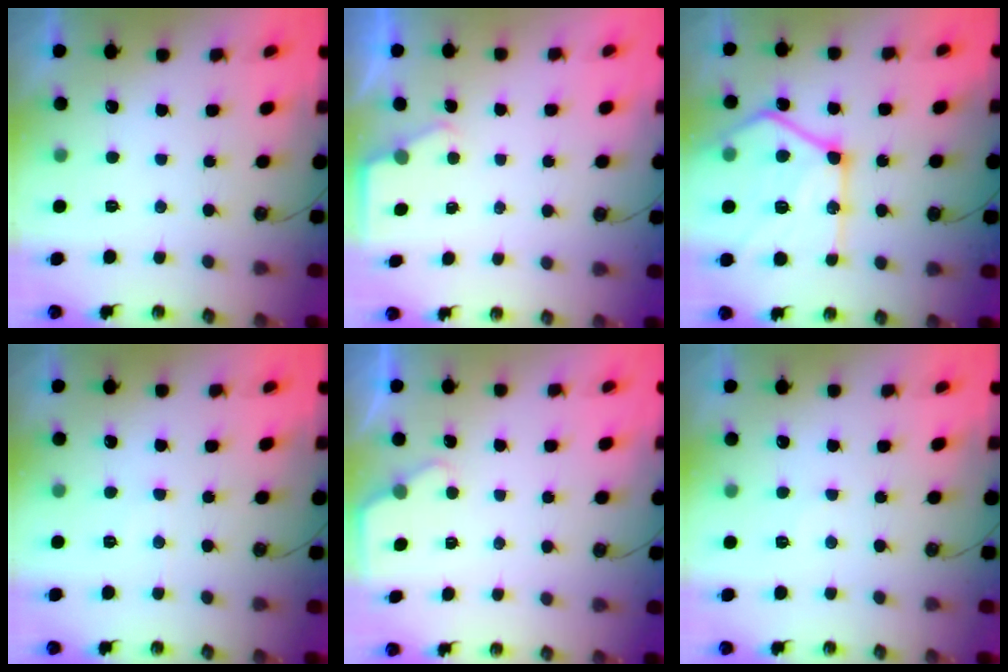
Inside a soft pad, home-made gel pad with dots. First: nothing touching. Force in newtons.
{"total": 2.3, "press": 2.3, "slide": 0.4}
{"total": 24.6, "press": 24.5, "slide": 2.8}
{"total": 3.6, "press": 3.5, "slide": 0.6}
{"total": 1.7, "press": 1.7, "slide": 0.3}
{"total": 5.3, "press": 5.2, "slide": 0.7}